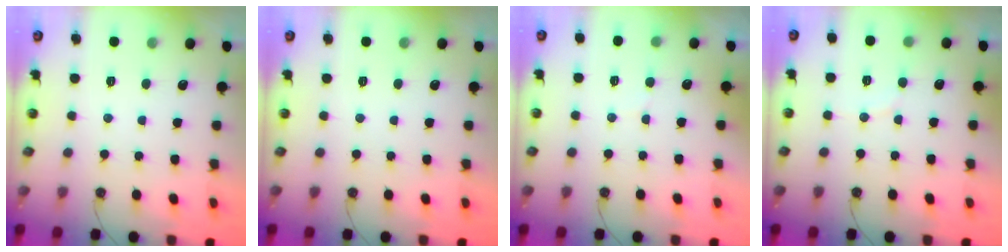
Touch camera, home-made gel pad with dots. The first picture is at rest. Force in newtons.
{"total": 0.0}
{"total": 3.5, "press": 3.1, "slide": 1.7}
{"total": 4.6, "press": 4.6, "slide": 0.6}